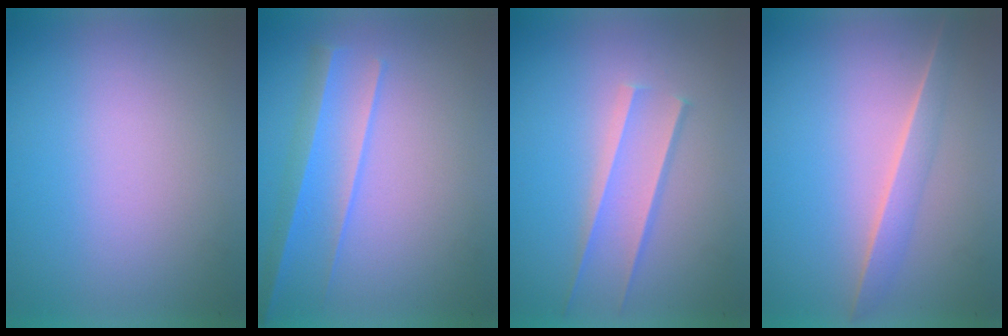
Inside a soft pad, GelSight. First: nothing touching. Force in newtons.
{"total": 2.2}
{"total": 1.7}
{"total": 1.7}